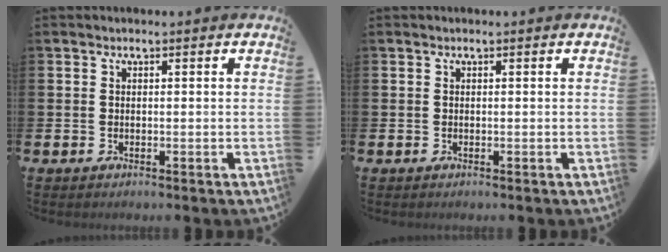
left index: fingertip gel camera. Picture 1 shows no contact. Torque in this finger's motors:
{"motor_torque": [0.06, 0.06, 0.00, 0.00]}